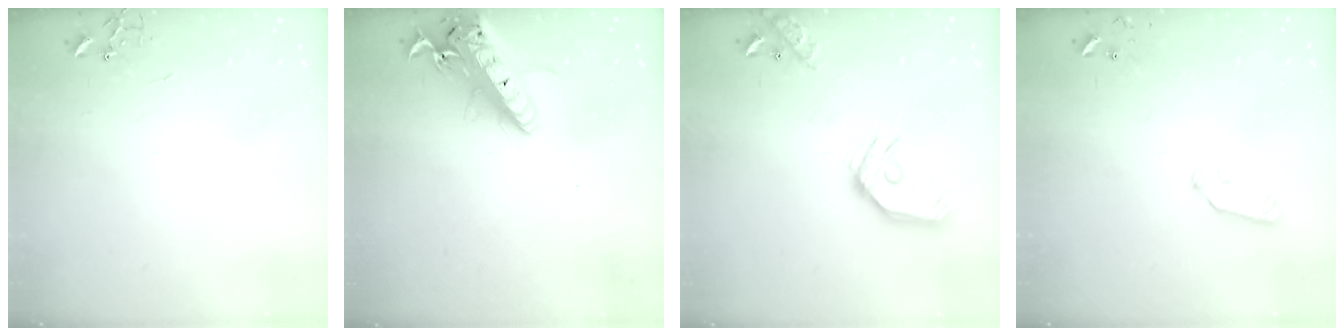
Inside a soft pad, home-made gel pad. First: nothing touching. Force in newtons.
{"total": 19.8, "press": 19.4, "slide": 4.0}
{"total": 16.2, "press": 16.0, "slide": 2.5}
{"total": 5.6, "press": 5.6, "slide": 0.3}